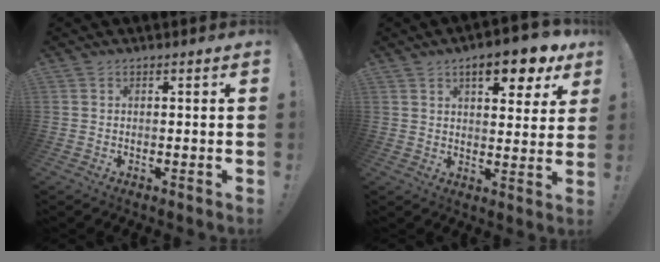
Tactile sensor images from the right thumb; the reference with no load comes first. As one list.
[{"total": 11.2, "force": [6.6, 3.9, 8.2], "torque": [-0.097, -0.038, 0.105]}]